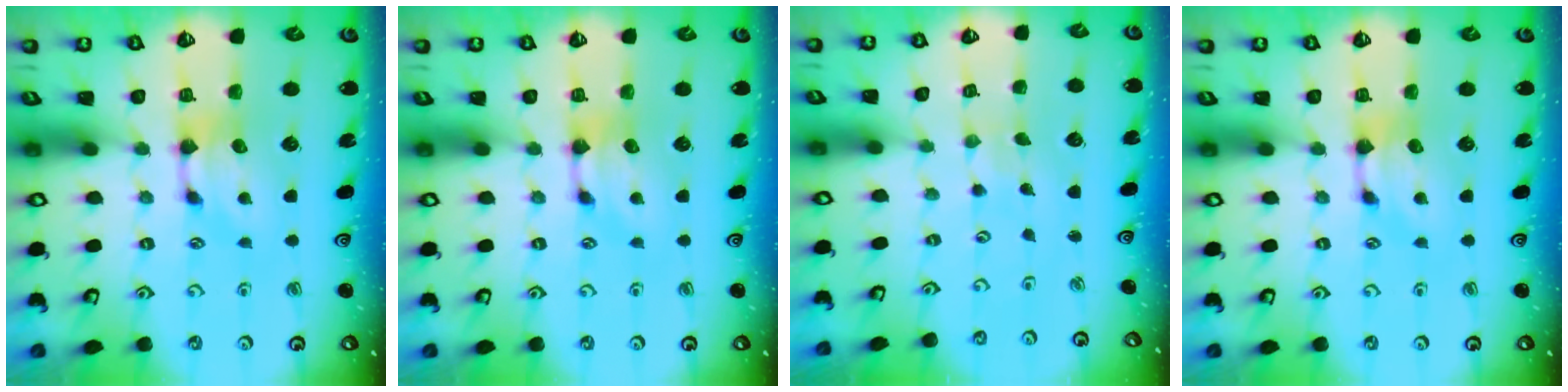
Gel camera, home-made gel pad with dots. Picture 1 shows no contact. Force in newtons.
{"total": 0.0}
{"total": 6.2, "press": 6.2, "slide": 0.3}
{"total": 0.0}